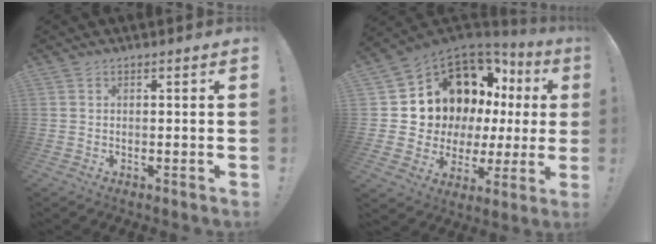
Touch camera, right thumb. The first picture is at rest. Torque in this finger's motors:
{"motor_torque": [2.50, 2.50, 0.31, 0.30, 0.08]}